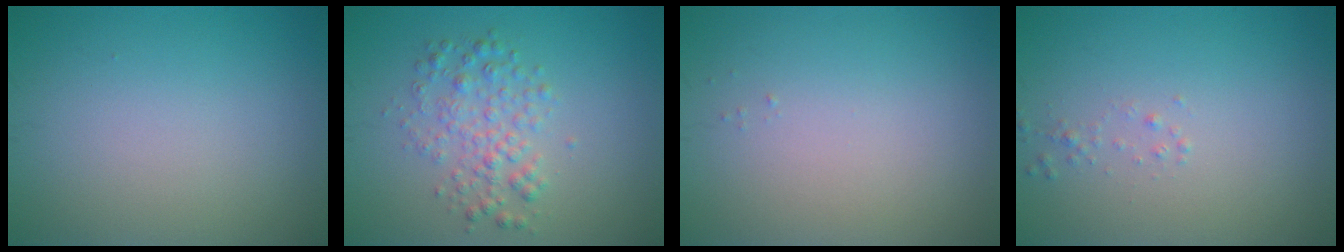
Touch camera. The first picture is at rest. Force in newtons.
{"total": 3.0, "press": 3.0, "slide": 0.1}
{"total": 0.0}
{"total": 0.7, "press": 0.6, "slide": 0.1}